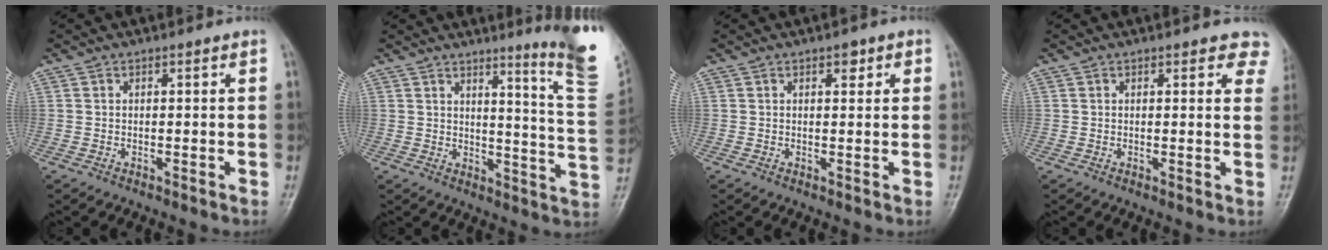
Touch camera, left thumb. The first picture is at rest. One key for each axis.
{"total": 13.6, "fx": 9.2, "fy": -0.1, "fz": 10.1, "tx": -0.122, "ty": -0.087, "tz": 0.112}
{"total": 1.8, "fx": 0.9, "fy": 1.0, "fz": 1.1, "tx": -0.004, "ty": -0.002, "tz": 0.010}
{"total": 5.1, "fx": 3.8, "fy": 2.2, "fz": 2.6, "tx": 0.008, "ty": -0.010, "tz": 0.028}